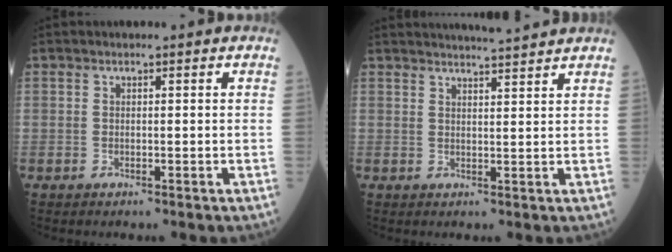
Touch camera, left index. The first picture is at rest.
{"total": 6.0, "force": [5.7, -0.7, 1.8], "torque": [-0.029, 0.012, 0.075]}